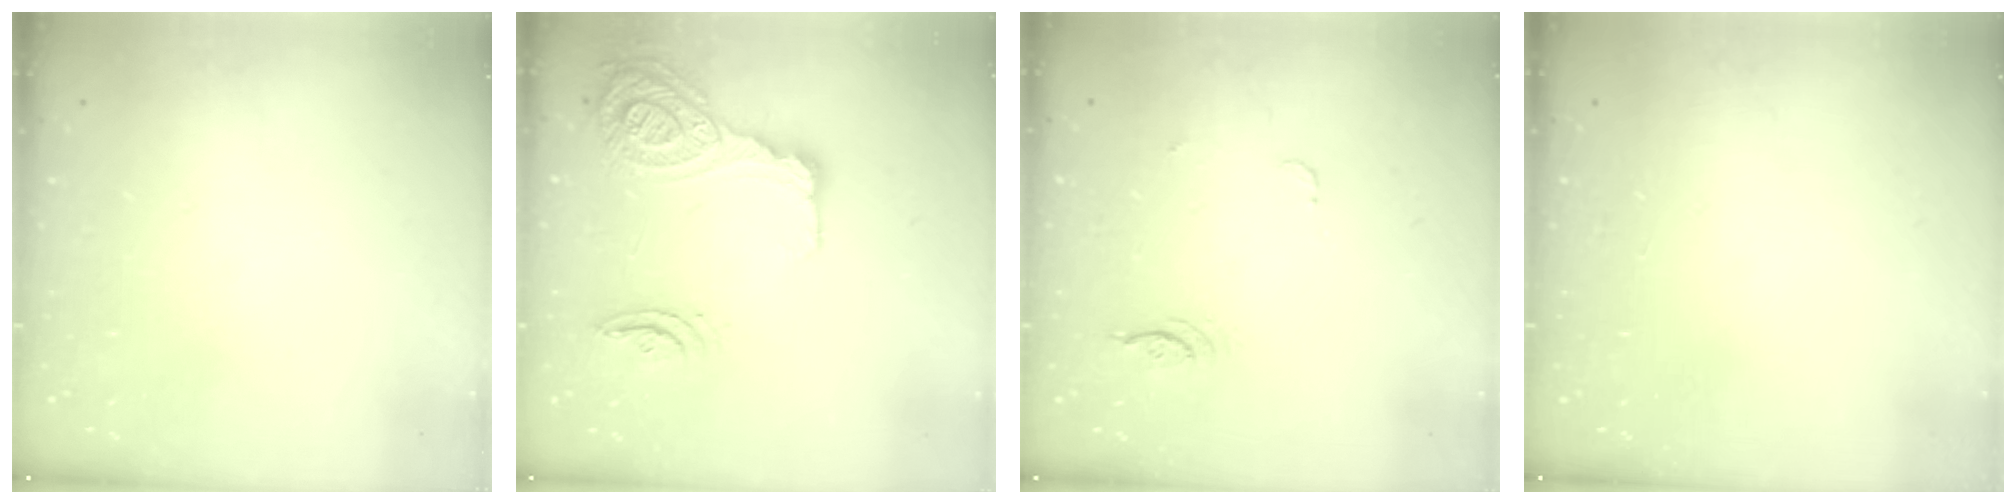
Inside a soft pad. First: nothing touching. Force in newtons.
{"total": 18.9, "press": 18.6, "slide": 3.2}
{"total": 3.9, "press": 3.6, "slide": 1.7}
{"total": 0.0}